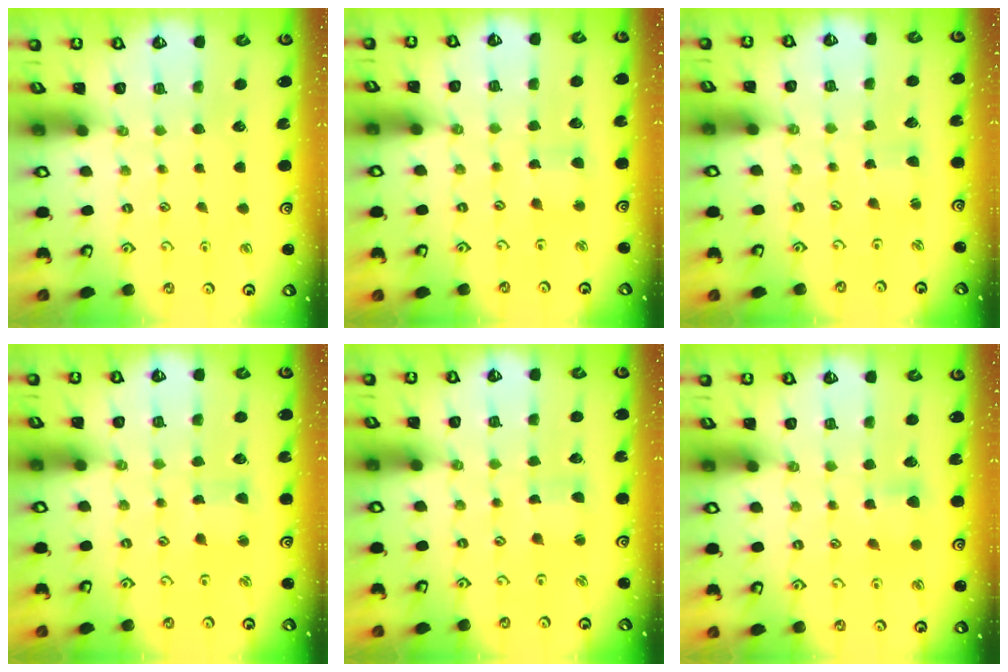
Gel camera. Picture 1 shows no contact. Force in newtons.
{"total": 3.6, "press": 3.6, "slide": 0.4}
{"total": 2.5, "press": 2.4, "slide": 0.4}
{"total": 1.9, "press": 1.9, "slide": 0.2}
{"total": 1.2, "press": 1.2, "slide": 0.2}
{"total": 4.8, "press": 4.7, "slide": 0.7}